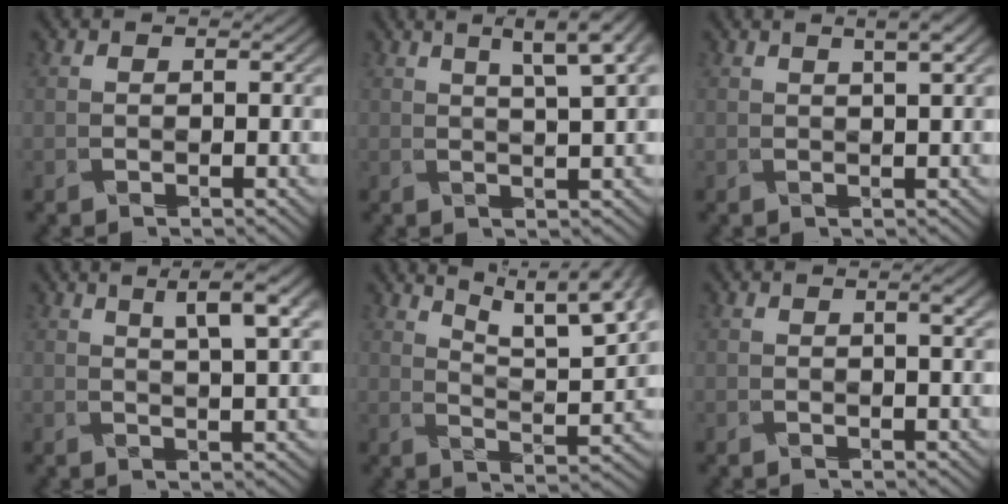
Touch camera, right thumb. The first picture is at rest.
{"total": 5.3, "force": [2.9, -0.1, 4.4], "torque": [-0.079, 0.016, 0.049]}
{"total": 2.4, "force": [1.4, -0.1, 2.0], "torque": [-0.045, 0.005, 0.028]}
{"total": 5.1, "force": [2.9, 0.1, 4.2], "torque": [-0.075, 0.008, 0.051]}
{"total": 11.2, "force": [8.5, 1.8, 7.1], "torque": [-0.121, 0.009, 0.119]}
{"total": 1.9, "force": [0.5, 0.5, 1.7], "torque": [-0.036, 0.000, 0.010]}